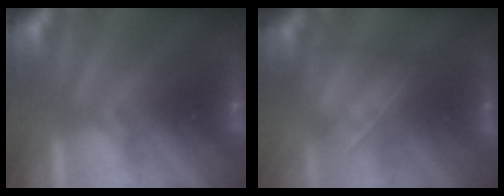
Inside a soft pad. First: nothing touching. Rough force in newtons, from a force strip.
{"total": 3.6}